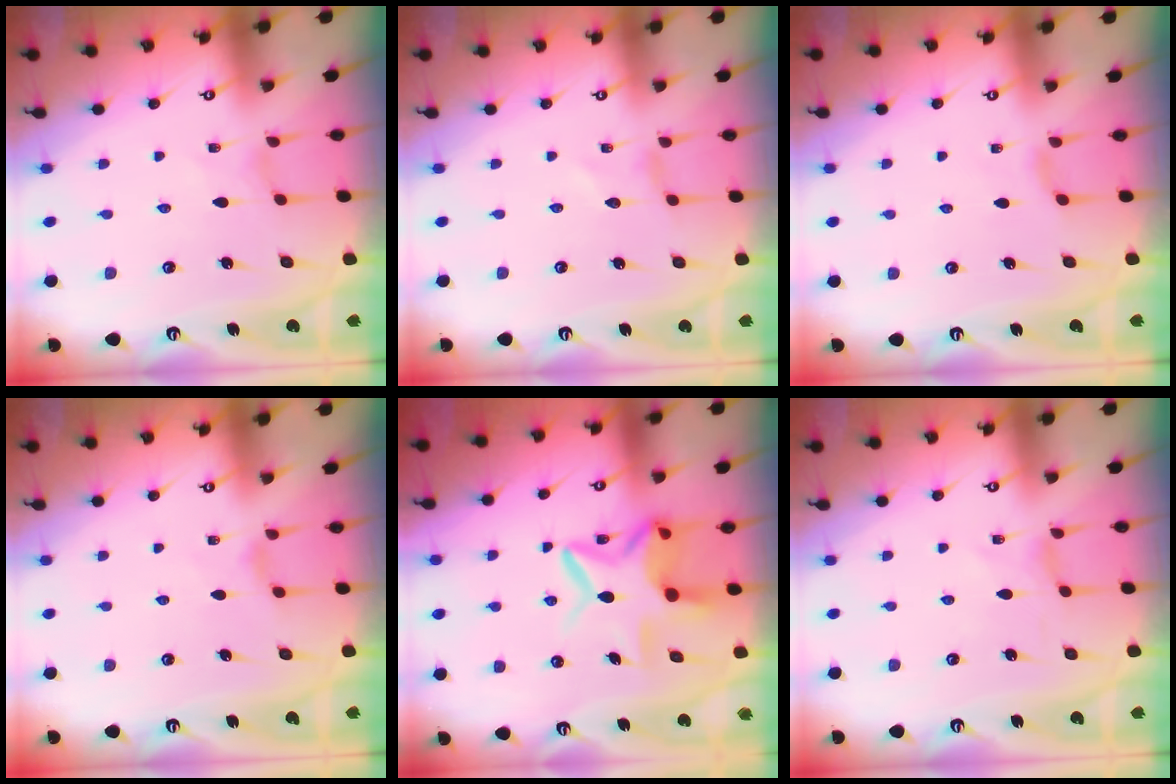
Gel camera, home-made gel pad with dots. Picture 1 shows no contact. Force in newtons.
{"total": 0.0}
{"total": 2.1, "press": 2.1, "slide": 0.4}
{"total": 1.7, "press": 1.7, "slide": 0.4}
{"total": 11.2, "press": 11.1, "slide": 1.8}
{"total": 0.0}